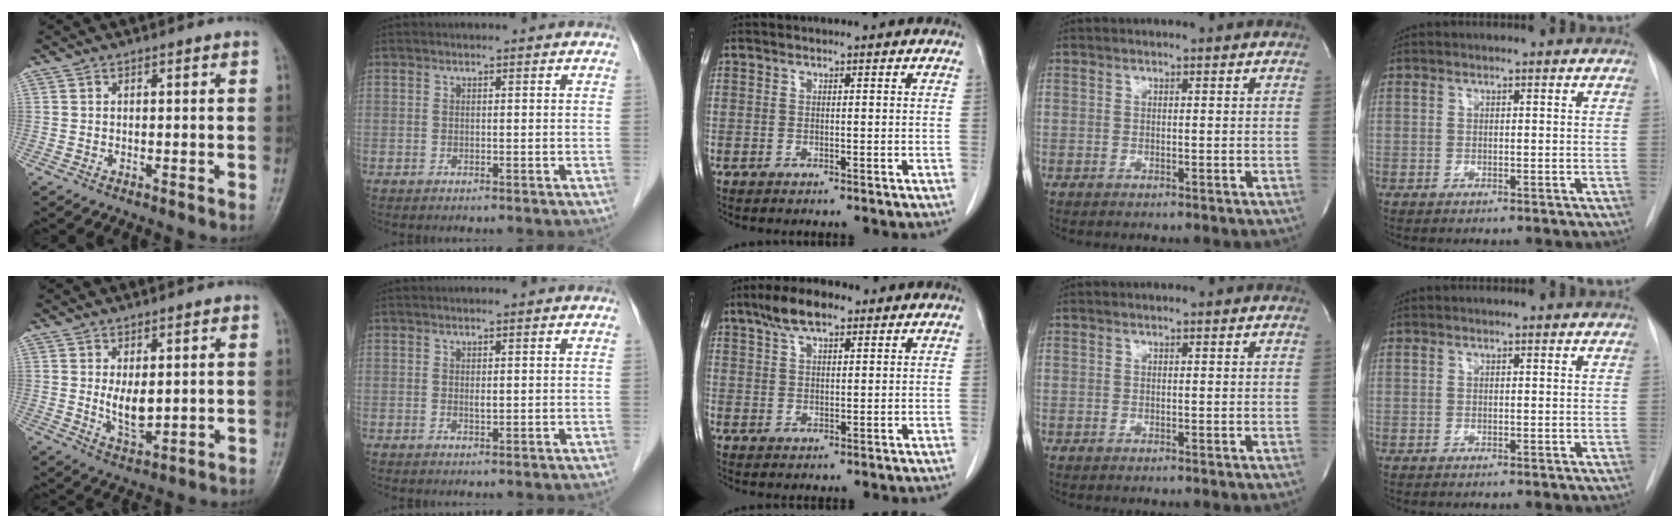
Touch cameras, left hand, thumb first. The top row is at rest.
{"thumb": {"total": 6.1, "force": [0.8, 3.2, 5.1], "torque": [-0.073, -0.017, 0.023]}, "index": {"total": 1.0, "force": [0.1, 0.3, 0.9], "torque": [-0.017, -0.002, 0.004]}, "middle": {"total": 5.9, "force": [3.9, 2.1, 3.9], "torque": [-0.079, 0.015, 0.070]}}